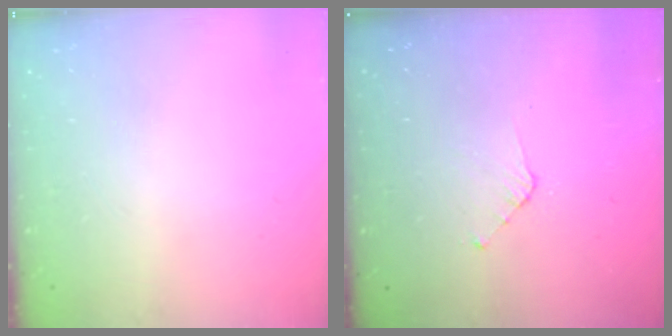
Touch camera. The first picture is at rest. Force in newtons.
{"total": 3.5, "press": 3.5, "slide": 0.3}